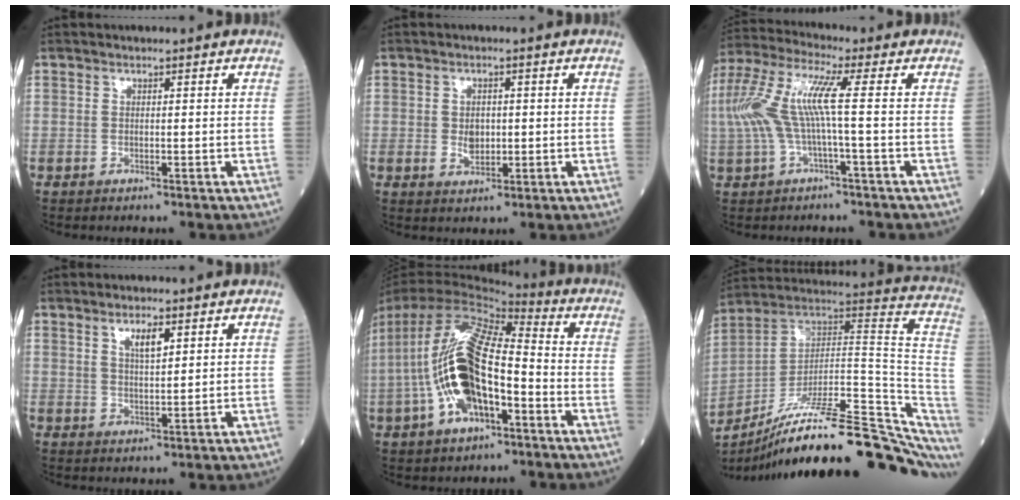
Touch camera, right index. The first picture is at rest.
{"total": 2.9, "force": [-0.1, 2.1, 2.0], "torque": [-0.033, -0.001, 0.004]}
{"total": 9.8, "force": [-0.3, 0.7, 9.7], "torque": [-0.224, 0.035, -0.009]}
{"total": 3.3, "force": [1.8, 0.9, 2.7], "torque": [-0.050, 0.002, 0.032]}
{"total": 19.5, "force": [-3.8, 7.6, 17.5], "torque": [-0.389, 0.008, -0.065]}
{"total": 28.9, "force": [-19.4, 5.9, 20.5], "torque": [-0.234, 0.031, -0.298]}